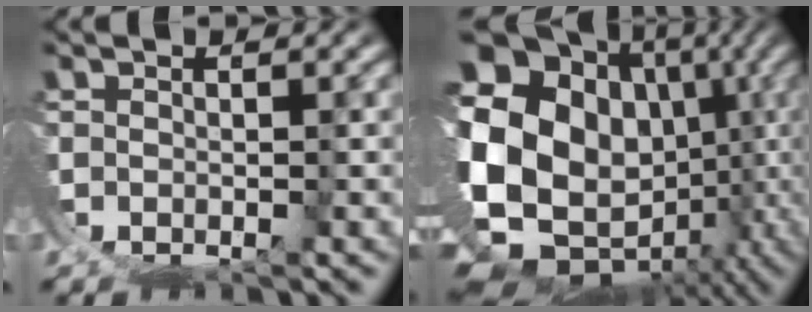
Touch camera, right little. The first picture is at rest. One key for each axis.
{"total": 22.3, "fx": -3.3, "fy": 17.2, "fz": 13.9, "tx": -0.271, "ty": -0.066, "tz": -0.032}